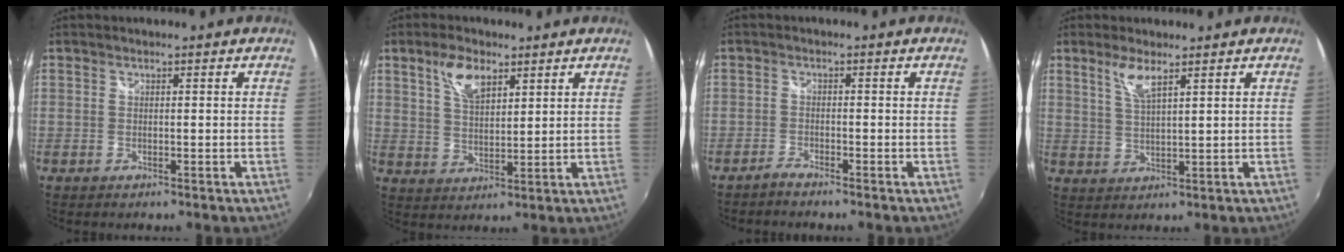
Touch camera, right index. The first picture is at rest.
{"total": 6.8, "force": [3.9, 3.1, 4.5], "torque": [-0.084, 0.009, 0.073]}
{"total": 1.7, "force": [-1.7, 0.0, 0.4], "torque": [-0.018, -0.003, -0.037]}
{"total": 4.3, "force": [2.8, 0.8, 3.3], "torque": [-0.066, -0.002, 0.056]}